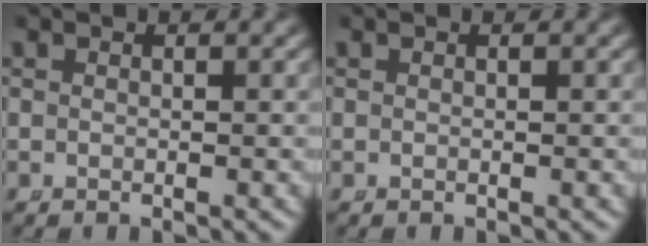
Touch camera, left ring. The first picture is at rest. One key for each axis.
{"total": 0.0}